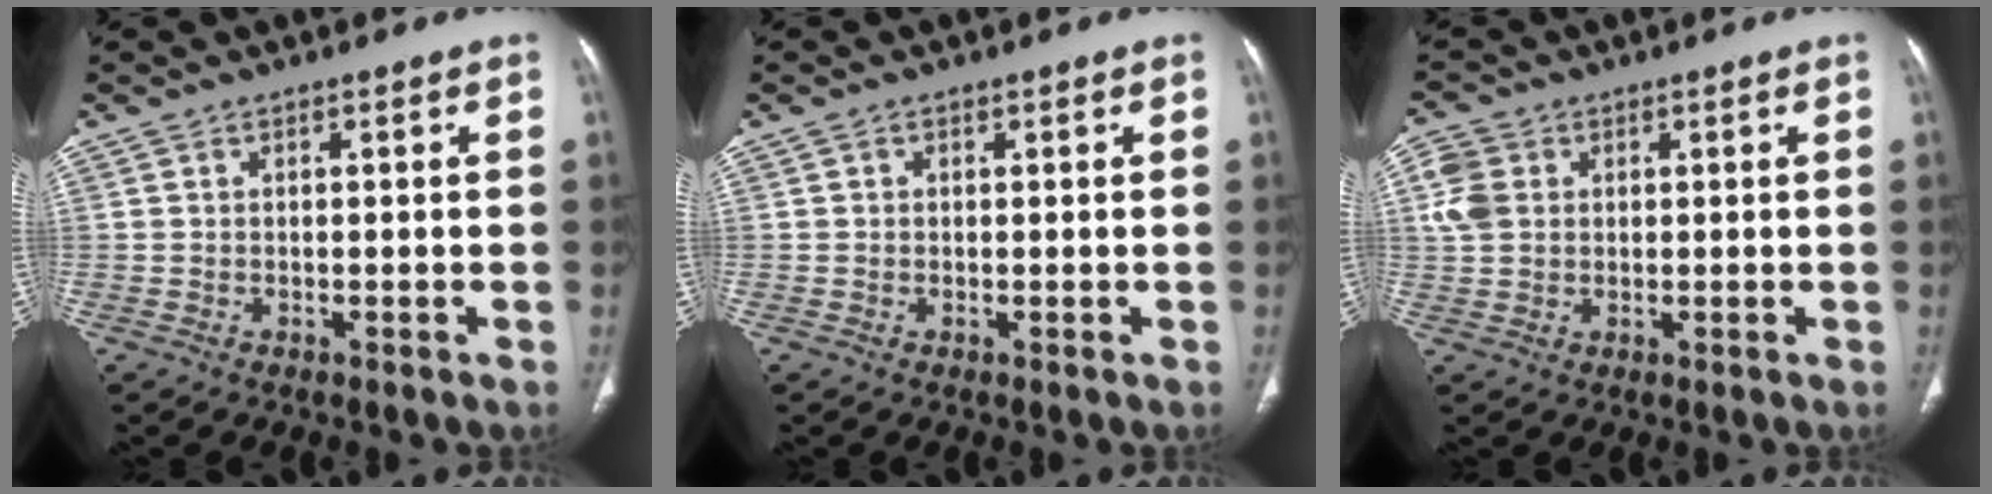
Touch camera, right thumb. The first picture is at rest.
{"total": 0.6, "force": [0.2, 0.5, 0.2], "torque": [0.002, 0.001, 0.003]}
{"total": 5.5, "force": [1.3, 4.5, 3.0], "torque": [-0.064, 0.004, 0.024]}